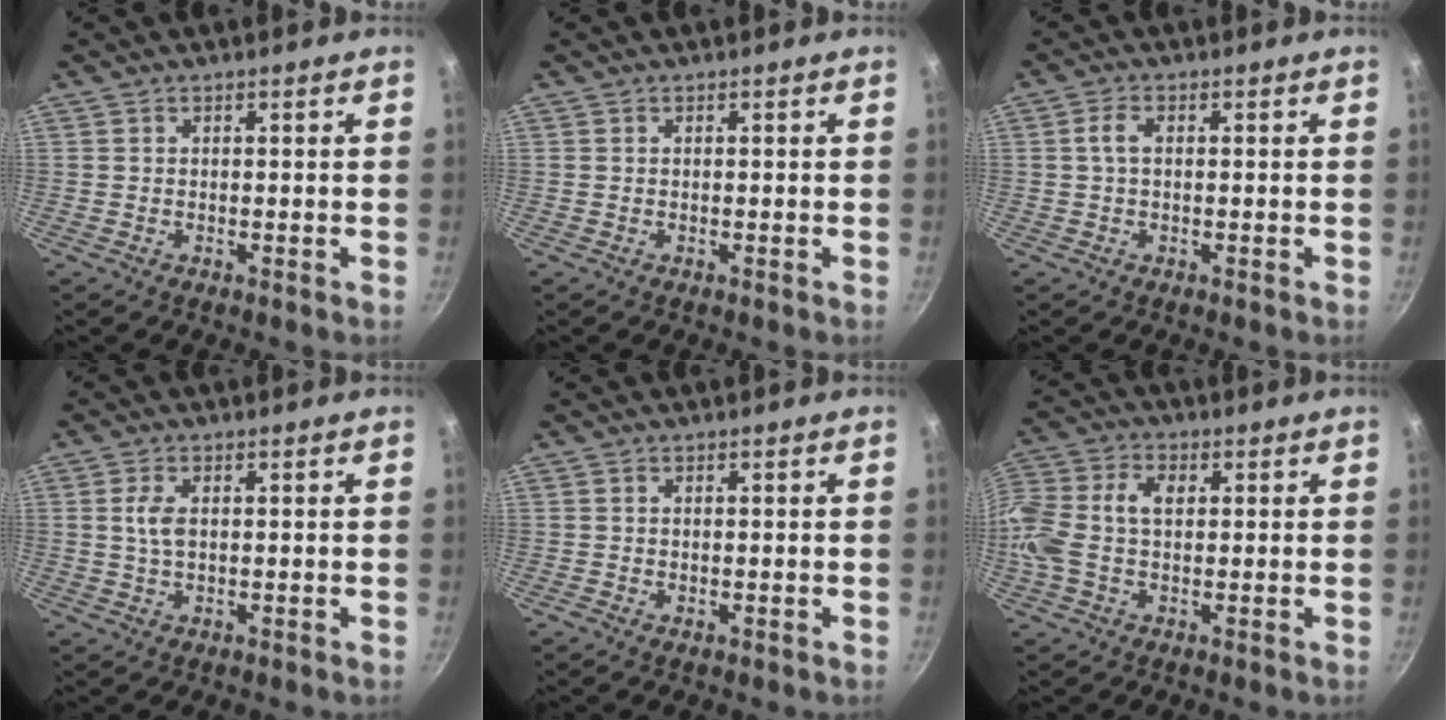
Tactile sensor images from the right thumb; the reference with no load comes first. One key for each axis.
{"total": 0.0}
{"total": 2.4, "fx": 0.2, "fy": 1.3, "fz": 2.0, "tx": -0.044, "ty": 0.006, "tz": 0.003}
{"total": 3.4, "fx": 0.5, "fy": 1.7, "fz": 2.9, "tx": -0.060, "ty": 0.003, "tz": 0.009}
{"total": 0.6, "fx": -0.1, "fy": 0.5, "fz": 0.4, "tx": -0.003, "ty": 0.000, "tz": -0.002}
{"total": 11.9, "fx": 0.8, "fy": 7.6, "fz": 9.1, "tx": -0.188, "ty": 0.027, "tz": -0.002}